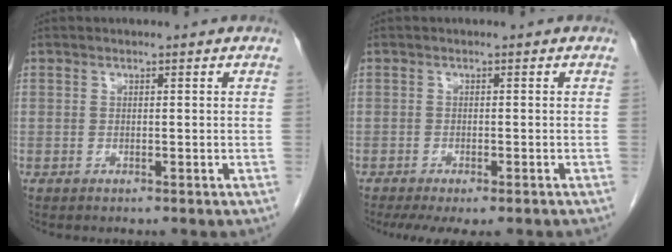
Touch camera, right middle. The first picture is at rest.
{"total": 7.1, "force": [-5.5, 2.1, 4.0], "torque": [-0.055, -0.011, -0.081]}